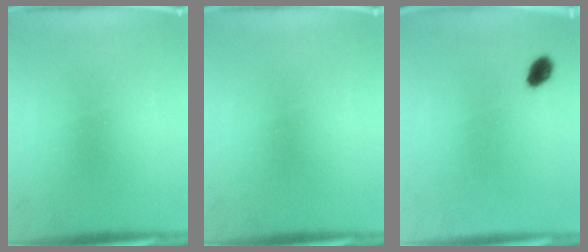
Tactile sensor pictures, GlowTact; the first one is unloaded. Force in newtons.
{"total": 0.0}
{"total": 2.9}